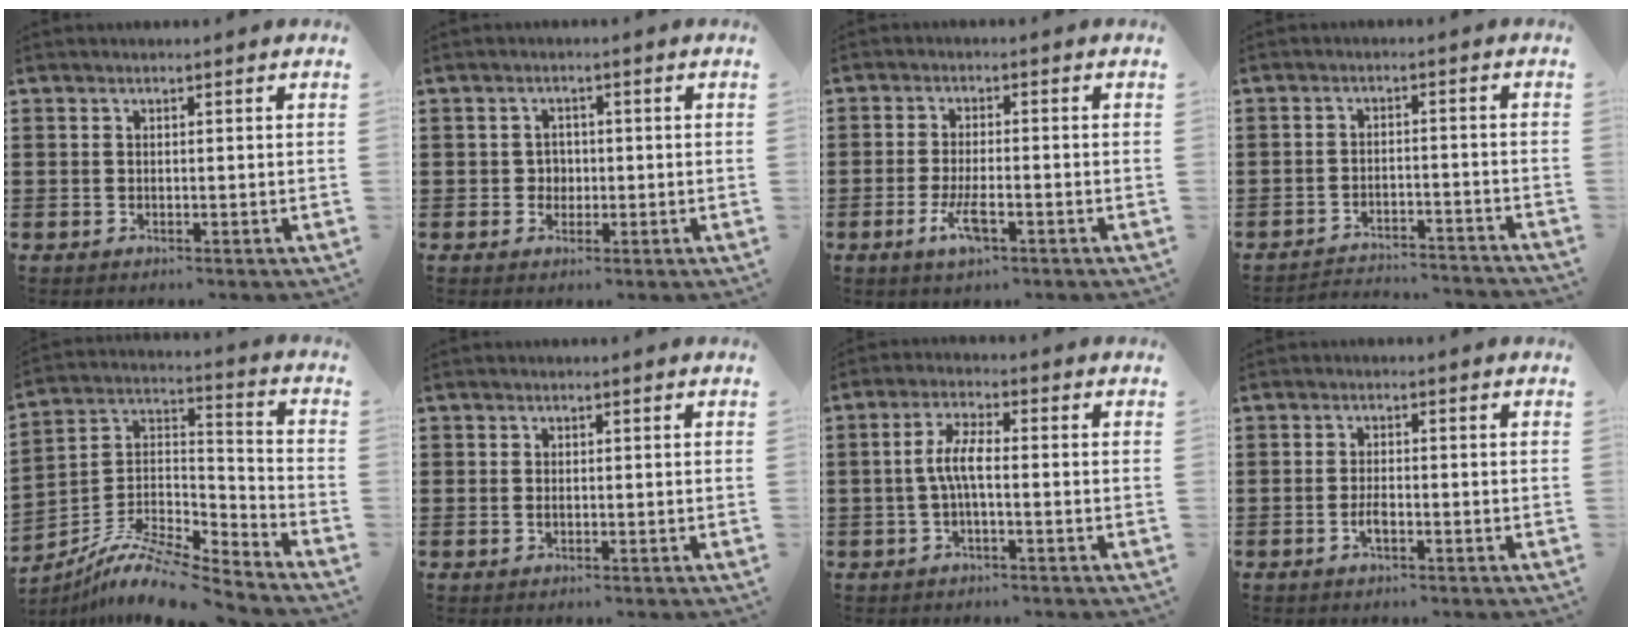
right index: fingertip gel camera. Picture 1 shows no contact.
{"total": 2.0, "force": [-0.3, 1.9, 0.7], "torque": [-0.019, 0.007, -0.008]}
{"total": 4.8, "force": [-2.2, 1.4, 4.0], "torque": [-0.082, -0.005, -0.042]}
{"total": 3.2, "force": [-3.2, 0.2, 0.2], "torque": [-0.008, 0.003, -0.068]}
{"total": 9.4, "force": [-8.0, 2.0, 4.5], "torque": [-0.095, 0.005, -0.162]}
{"total": 0.6, "force": [0.0, 0.6, 0.3], "torque": [-0.007, 0.001, 0.000]}
{"total": 4.6, "force": [-0.8, 1.2, 4.4], "torque": [-0.101, -0.001, -0.022]}
{"total": 2.1, "force": [-1.0, 0.7, 1.7], "torque": [-0.039, -0.001, -0.020]}